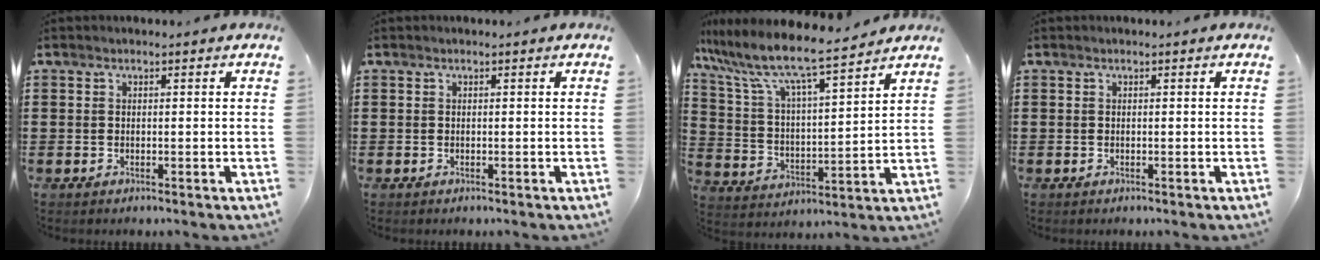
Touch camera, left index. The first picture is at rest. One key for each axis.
{"total": 0.0}
{"total": 8.3, "fx": 7.2, "fy": 0.5, "fz": 4.1, "tx": -0.109, "ty": -0.046, "tz": 0.118}
{"total": 0.0}